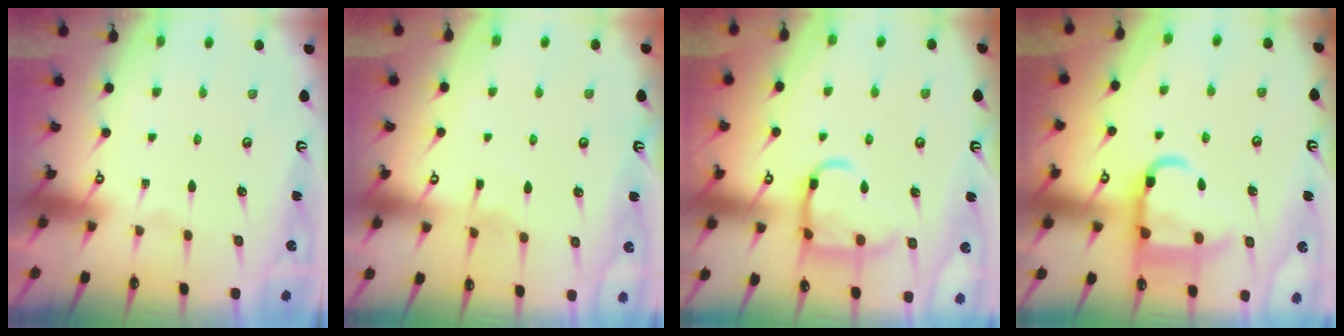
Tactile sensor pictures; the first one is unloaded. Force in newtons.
{"total": 4.7, "press": 4.6, "slide": 0.7}
{"total": 13.5, "press": 13.5, "slide": 1.3}
{"total": 13.6, "press": 13.5, "slide": 1.6}